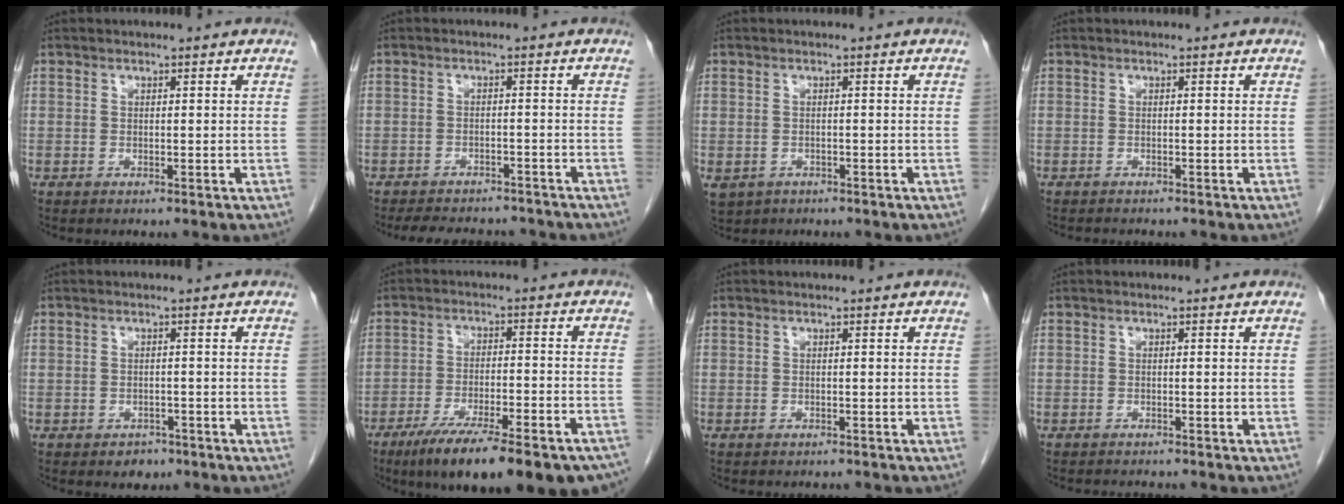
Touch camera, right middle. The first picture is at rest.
{"total": 11.1, "force": [-9.9, 3.6, 3.5], "torque": [-0.061, 0.006, -0.123]}
{"total": 7.2, "force": [-3.7, 5.6, 2.6], "torque": [-0.070, -0.006, -0.049]}
{"total": 1.5, "force": [-1.5, 0.2, 0.4], "torque": [-0.010, -0.004, -0.020]}
{"total": 2.3, "force": [-1.5, 1.6, 0.8], "torque": [-0.011, 0.004, -0.015]}
{"total": 22.2, "force": [-17.1, 4.1, 13.5], "torque": [-0.144, -0.007, -0.242]}
{"total": 2.4, "force": [-2.2, 0.8, 0.6], "torque": [-0.013, -0.003, -0.026]}
{"total": 2.7, "force": [-2.6, 0.4, 0.6], "torque": [-0.007, -0.006, -0.035]}